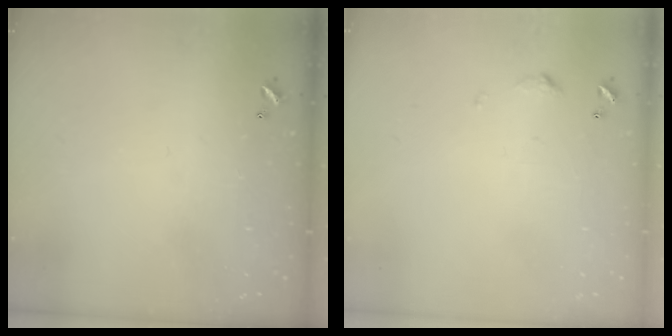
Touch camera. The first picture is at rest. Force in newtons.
{"total": 5.0, "press": 4.9, "slide": 0.8}